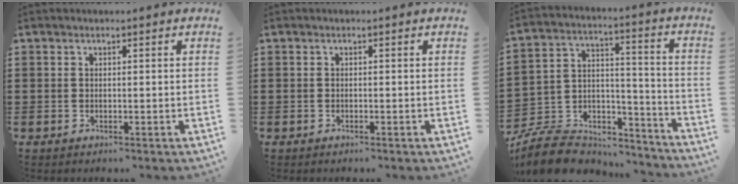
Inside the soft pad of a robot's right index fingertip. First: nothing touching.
{"total": 0.0}
{"total": 9.7, "force": [-8.6, 3.7, 2.7], "torque": [-0.062, 0.019, -0.167]}